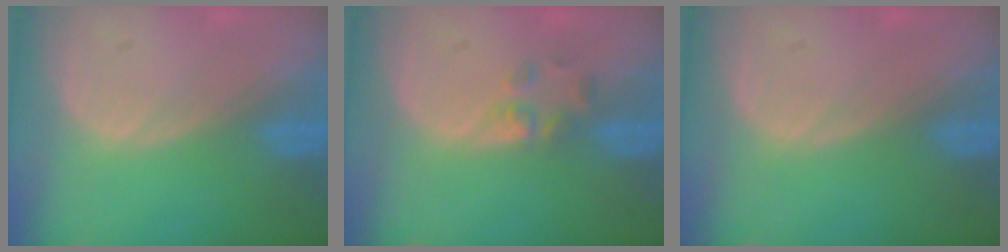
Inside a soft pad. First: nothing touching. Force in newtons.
{"total": 2.3, "press": 2.2, "slide": 0.8}
{"total": 0.0}